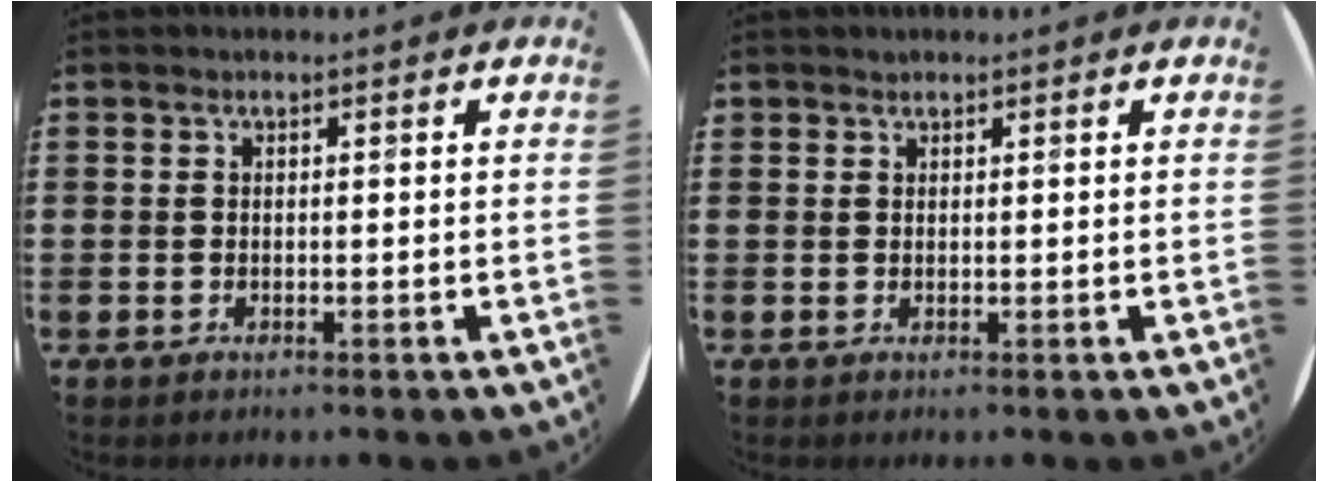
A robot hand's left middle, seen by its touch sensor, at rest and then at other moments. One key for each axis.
{"total": 0.6, "fx": 0.5, "fy": 0.2, "fz": -0.1, "tx": 0.003, "ty": 0.004, "tz": 0.009}